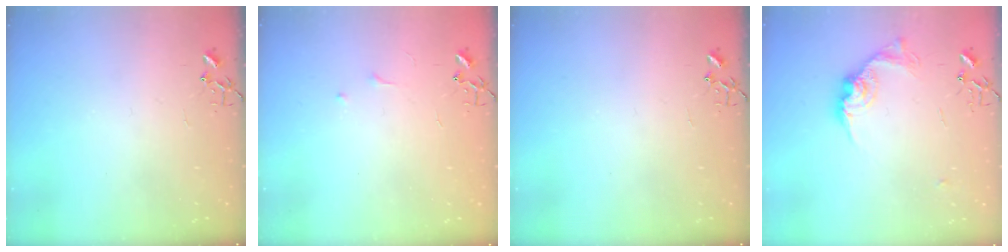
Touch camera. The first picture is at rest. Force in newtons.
{"total": 4.7, "press": 4.7, "slide": 0.7}
{"total": 0.0}
{"total": 13.4, "press": 13.3, "slide": 0.8}